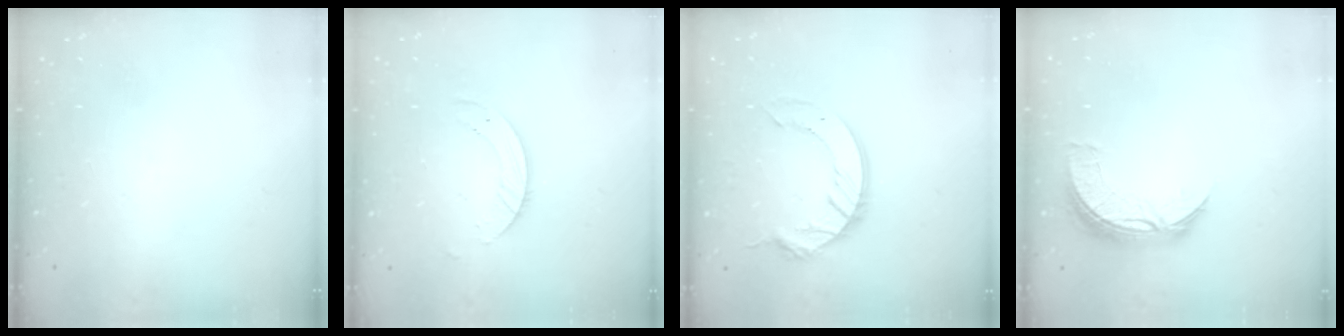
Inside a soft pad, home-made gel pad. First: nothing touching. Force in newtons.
{"total": 4.2, "press": 4.2, "slide": 0.3}
{"total": 12.2, "press": 12.1, "slide": 1.1}
{"total": 8.4, "press": 8.4, "slide": 0.2}